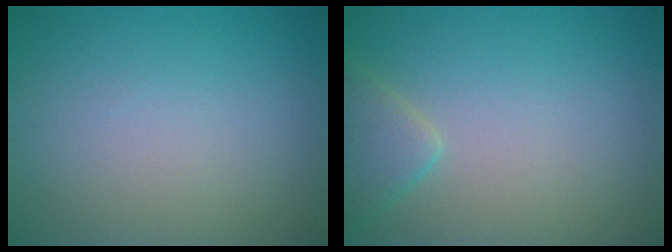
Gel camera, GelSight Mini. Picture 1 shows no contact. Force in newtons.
{"total": 2.6, "press": 2.6, "slide": 0.2}